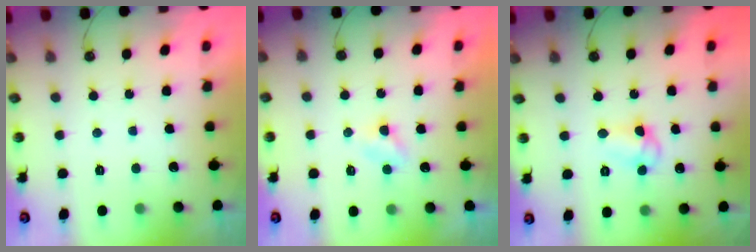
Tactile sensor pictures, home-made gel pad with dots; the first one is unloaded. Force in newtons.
{"total": 3.0, "press": 3.0, "slide": 0.3}
{"total": 7.0, "press": 7.0, "slide": 0.6}